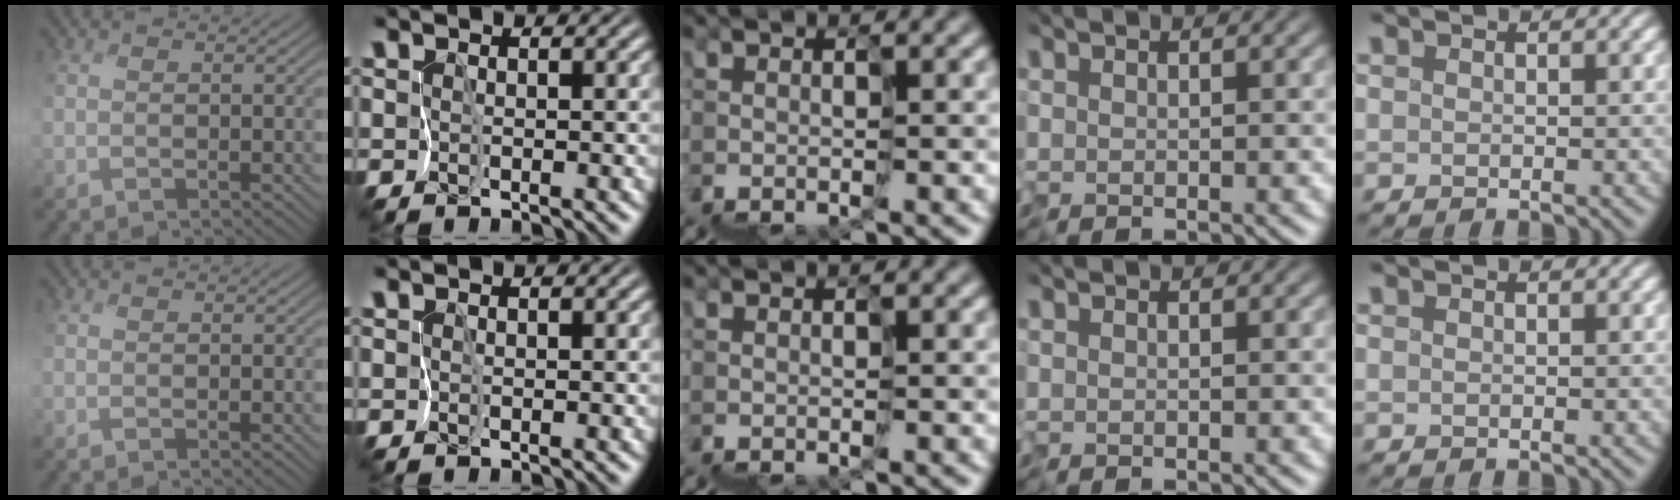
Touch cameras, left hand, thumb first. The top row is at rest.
{}